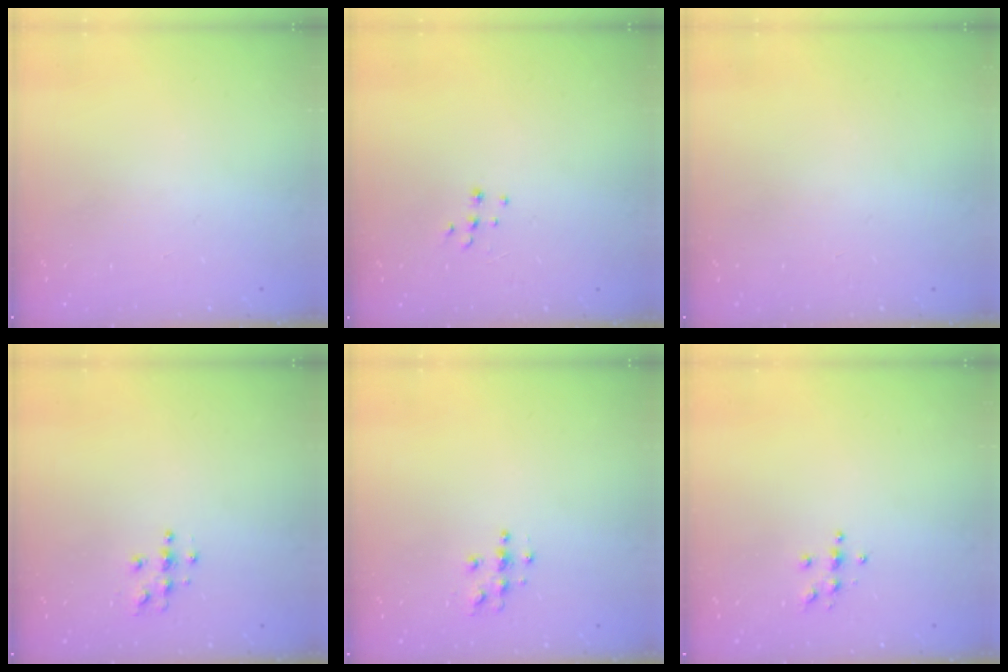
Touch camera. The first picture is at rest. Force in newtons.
{"total": 6.7, "press": 6.7, "slide": 0.6}
{"total": 0.0}
{"total": 3.8, "press": 3.8, "slide": 0.3}
{"total": 3.8, "press": 3.8, "slide": 0.3}
{"total": 3.7, "press": 3.7, "slide": 0.4}